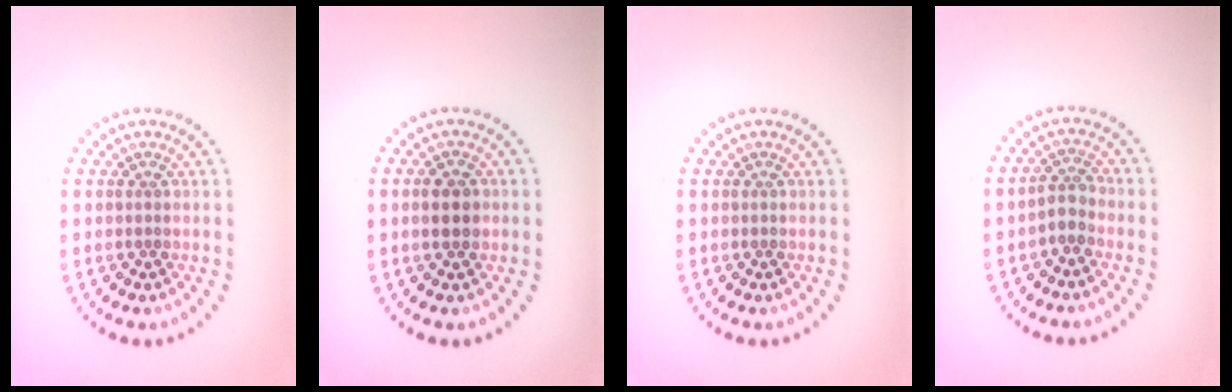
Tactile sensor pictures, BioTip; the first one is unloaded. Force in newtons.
{"total": 2.4, "press": 2.4, "slide": 0.2}
{"total": 0.0}
{"total": 1.9, "press": 1.5, "slide": 1.2}